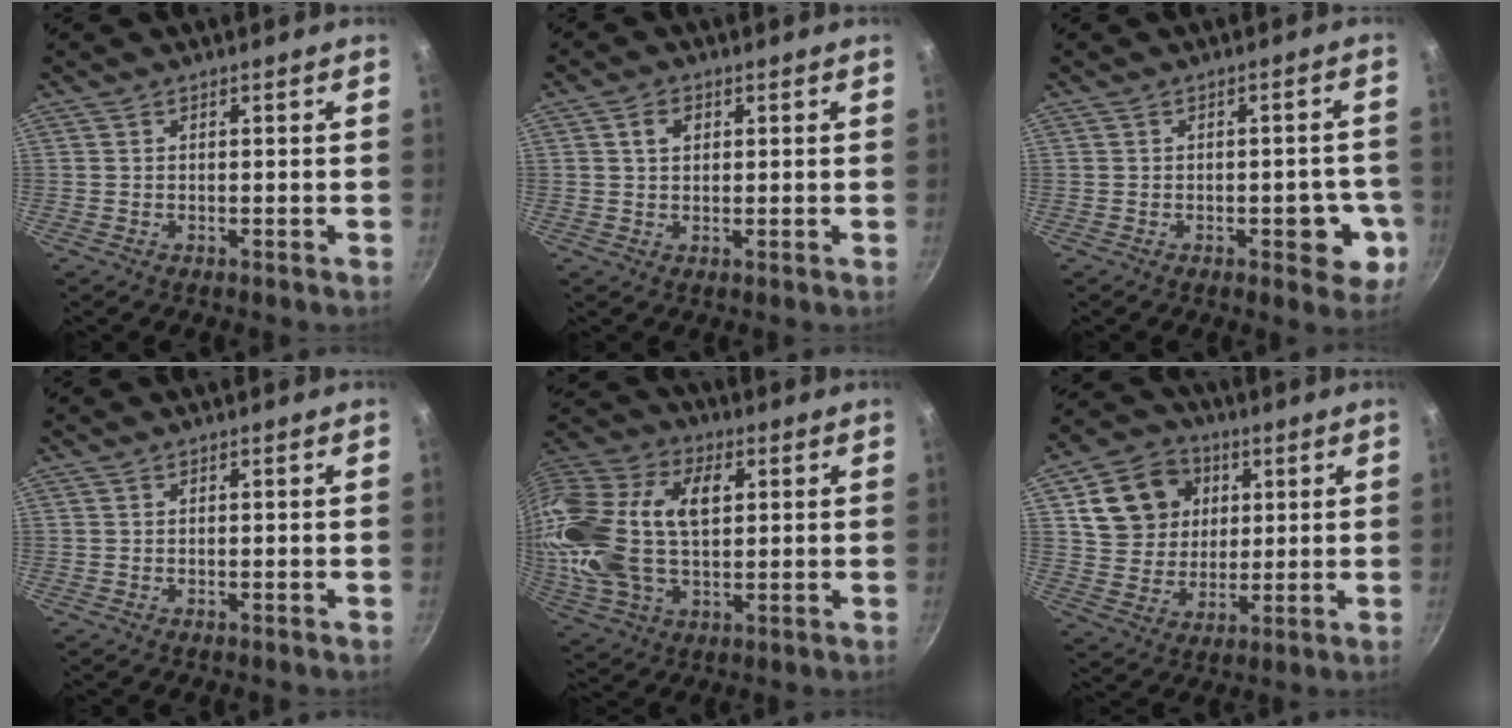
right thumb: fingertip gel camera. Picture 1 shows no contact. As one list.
[{"total": 3.0, "force": [0.9, 2.2, 1.8], "torque": [-0.021, 0.001, 0.014]}, {"total": 7.2, "force": [-2.2, 3.7, 5.8], "torque": [-0.036, 0.010, -0.026]}, {"total": 0.0}, {"total": 24.6, "force": [4.0, 15.0, 19.0], "torque": [-0.380, 0.016, 0.067]}, {"total": 13.6, "force": [4.0, 11.6, 5.8], "torque": [-0.079, 0.002, 0.072]}]